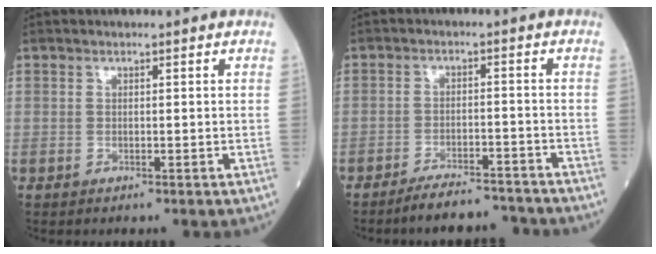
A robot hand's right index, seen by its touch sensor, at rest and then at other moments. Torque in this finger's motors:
{"motor_torque": [-0.02, -0.19, 0.04, -0.01]}